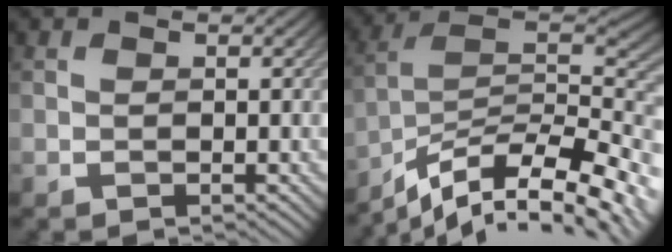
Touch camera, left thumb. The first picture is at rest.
{"total": 14.8, "force": [-10.7, 5.0, 9.0], "torque": [-0.169, -0.008, -0.157]}